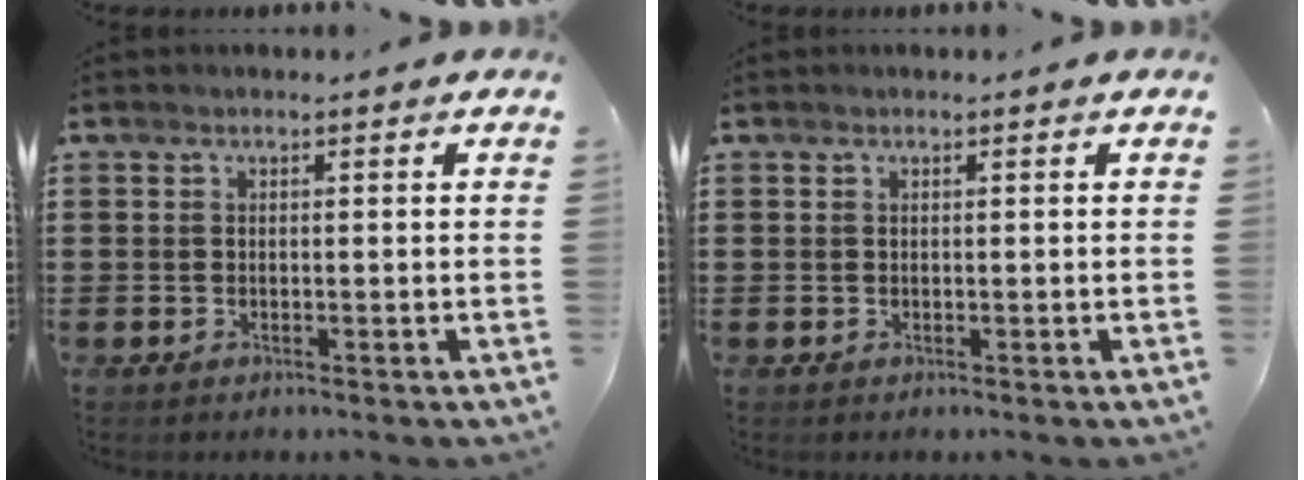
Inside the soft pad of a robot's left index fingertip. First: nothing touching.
{"total": 0.0}